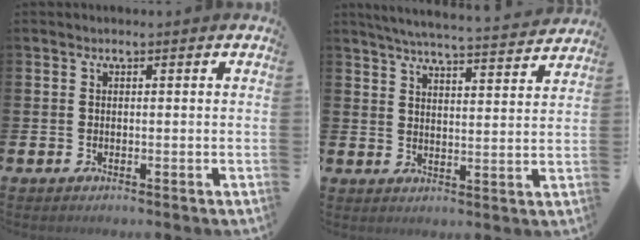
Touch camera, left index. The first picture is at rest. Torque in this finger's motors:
{"motor_torque": [0.92, -1.20, 0.29, 0.02]}